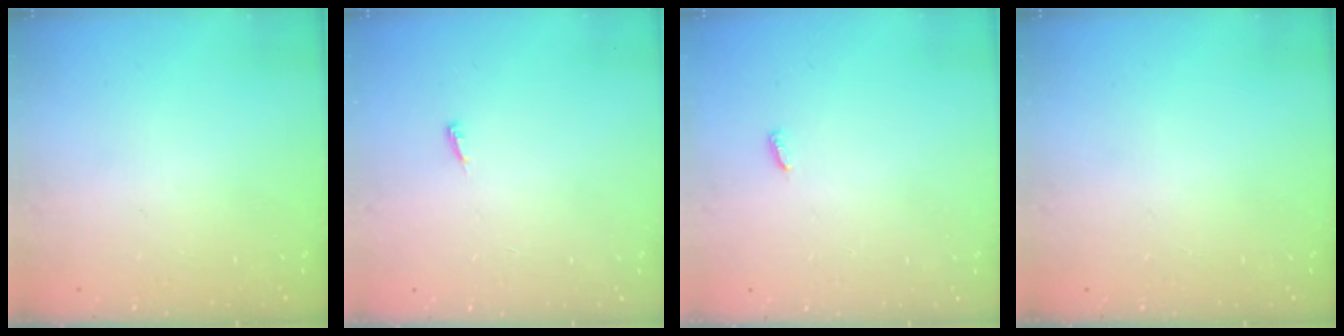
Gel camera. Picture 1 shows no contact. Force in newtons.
{"total": 3.3, "press": 3.3, "slide": 0.8}
{"total": 3.5, "press": 3.4, "slide": 0.6}
{"total": 0.0}